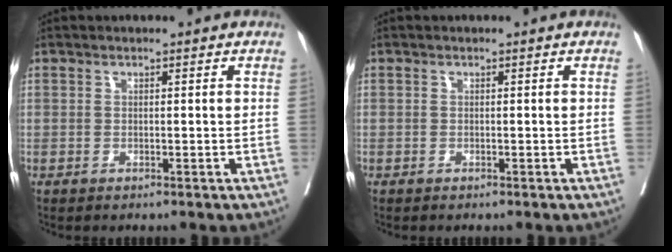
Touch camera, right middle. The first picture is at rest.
{"total": 0.0}